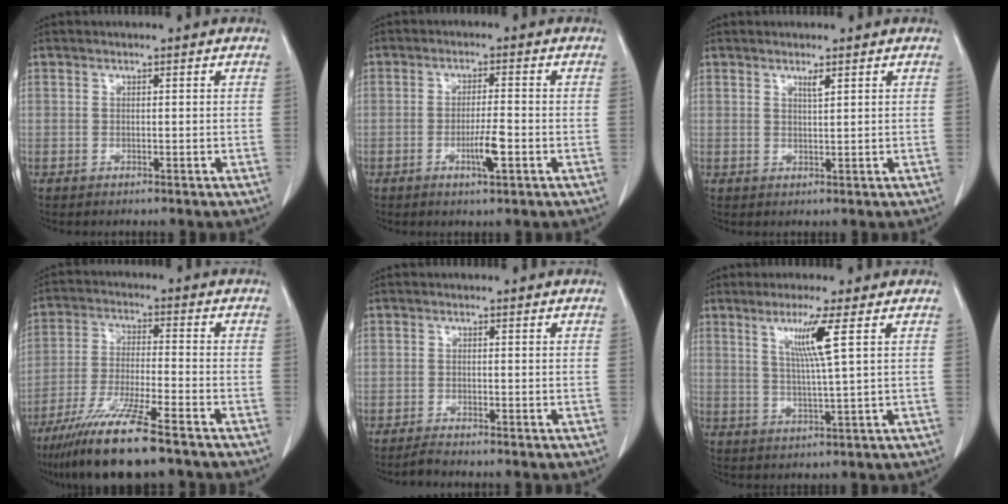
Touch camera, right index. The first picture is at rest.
{"total": 4.4, "force": [-1.7, 0.3, 4.0], "torque": [-0.073, -0.004, -0.029]}
{"total": 1.2, "force": [0.8, -0.1, 0.9], "torque": [-0.018, -0.006, 0.016]}
{"total": 13.3, "force": [-9.5, 0.6, 9.2], "torque": [-0.181, -0.039, -0.169]}
{"total": 1.3, "force": [-1.3, -0.2, 0.3], "torque": [-0.010, -0.005, -0.025]}
{"total": 6.1, "force": [2.4, -1.4, 5.4], "torque": [-0.106, -0.010, 0.048]}